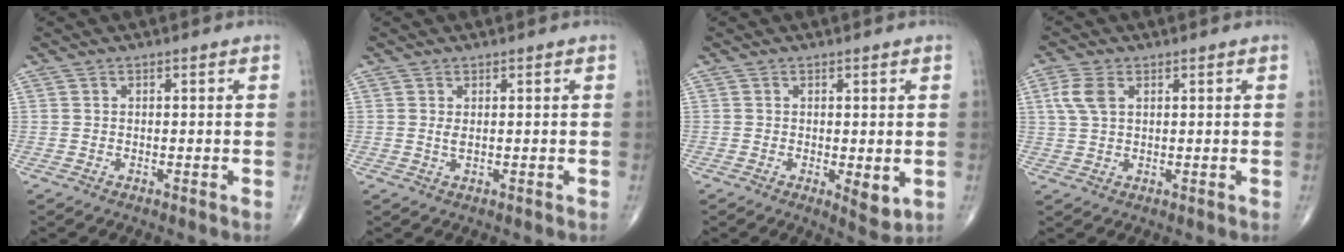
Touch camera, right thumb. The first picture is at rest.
{"total": 1.0, "force": [0.3, 0.2, 0.9], "torque": [-0.020, -0.003, 0.007]}
{"total": 3.7, "force": [-0.5, 1.3, 3.4], "torque": [-0.044, -0.012, -0.006]}
{"total": 4.7, "force": [1.6, 2.8, 3.4], "torque": [-0.082, 0.007, 0.032]}